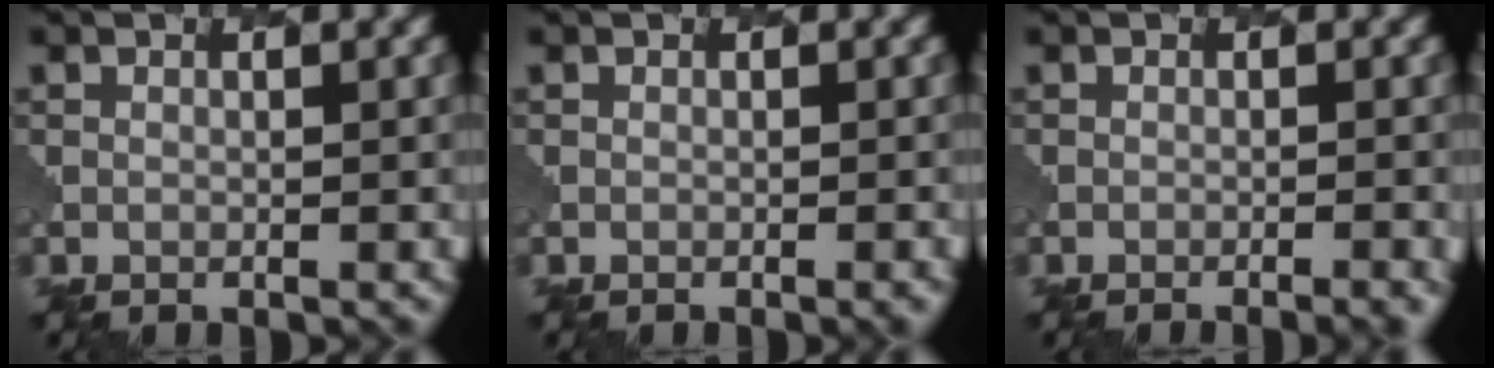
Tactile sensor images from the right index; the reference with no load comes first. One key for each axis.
{"total": 1.0, "fx": -0.4, "fy": 0.4, "fz": 0.8, "tx": 0.002, "ty": 0.004, "tz": 0.000}
{"total": 2.5, "fx": -1.3, "fy": 0.8, "fz": 2.0, "tx": -0.012, "ty": 0.013, "tz": -0.016}